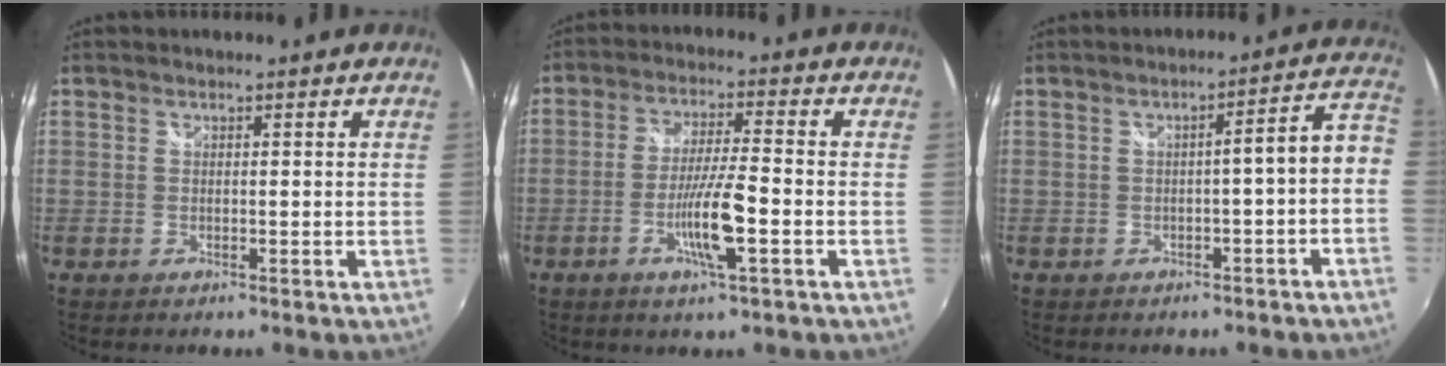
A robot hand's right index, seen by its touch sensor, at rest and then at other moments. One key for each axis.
{"total": 8.2, "fx": -2.9, "fy": 0.2, "fz": 7.7, "tx": -0.147, "ty": -0.003, "tz": -0.053}
{"total": 5.7, "fx": -1.8, "fy": 0.6, "fz": 5.4, "tx": -0.073, "ty": 0.020, "tz": -0.011}